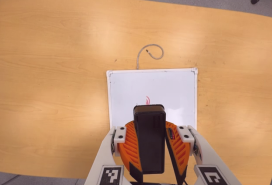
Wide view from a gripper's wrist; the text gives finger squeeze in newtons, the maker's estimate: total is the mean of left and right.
{"total": 11.3, "left": 10.4, "right": 12.1}